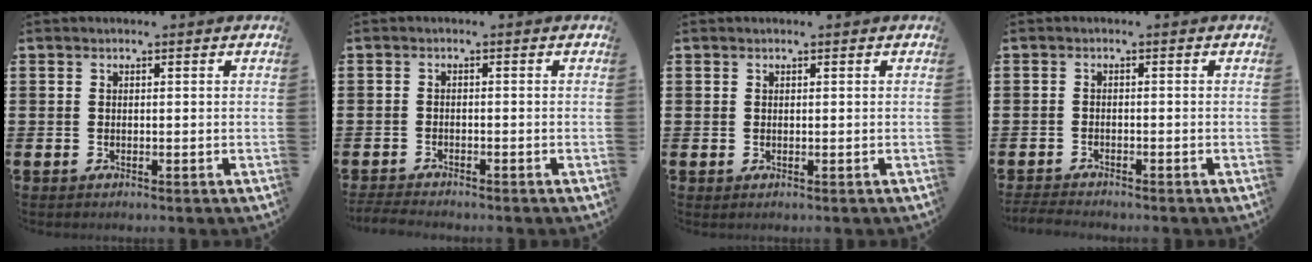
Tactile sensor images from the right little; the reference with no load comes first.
{"total": 1.6, "force": [-1.5, 0.1, 0.1], "torque": [-0.006, 0.002, -0.032]}
{"total": 0.0}
{"total": 1.5, "force": [-1.5, 0.1, 0.0], "torque": [-0.005, 0.003, -0.033]}